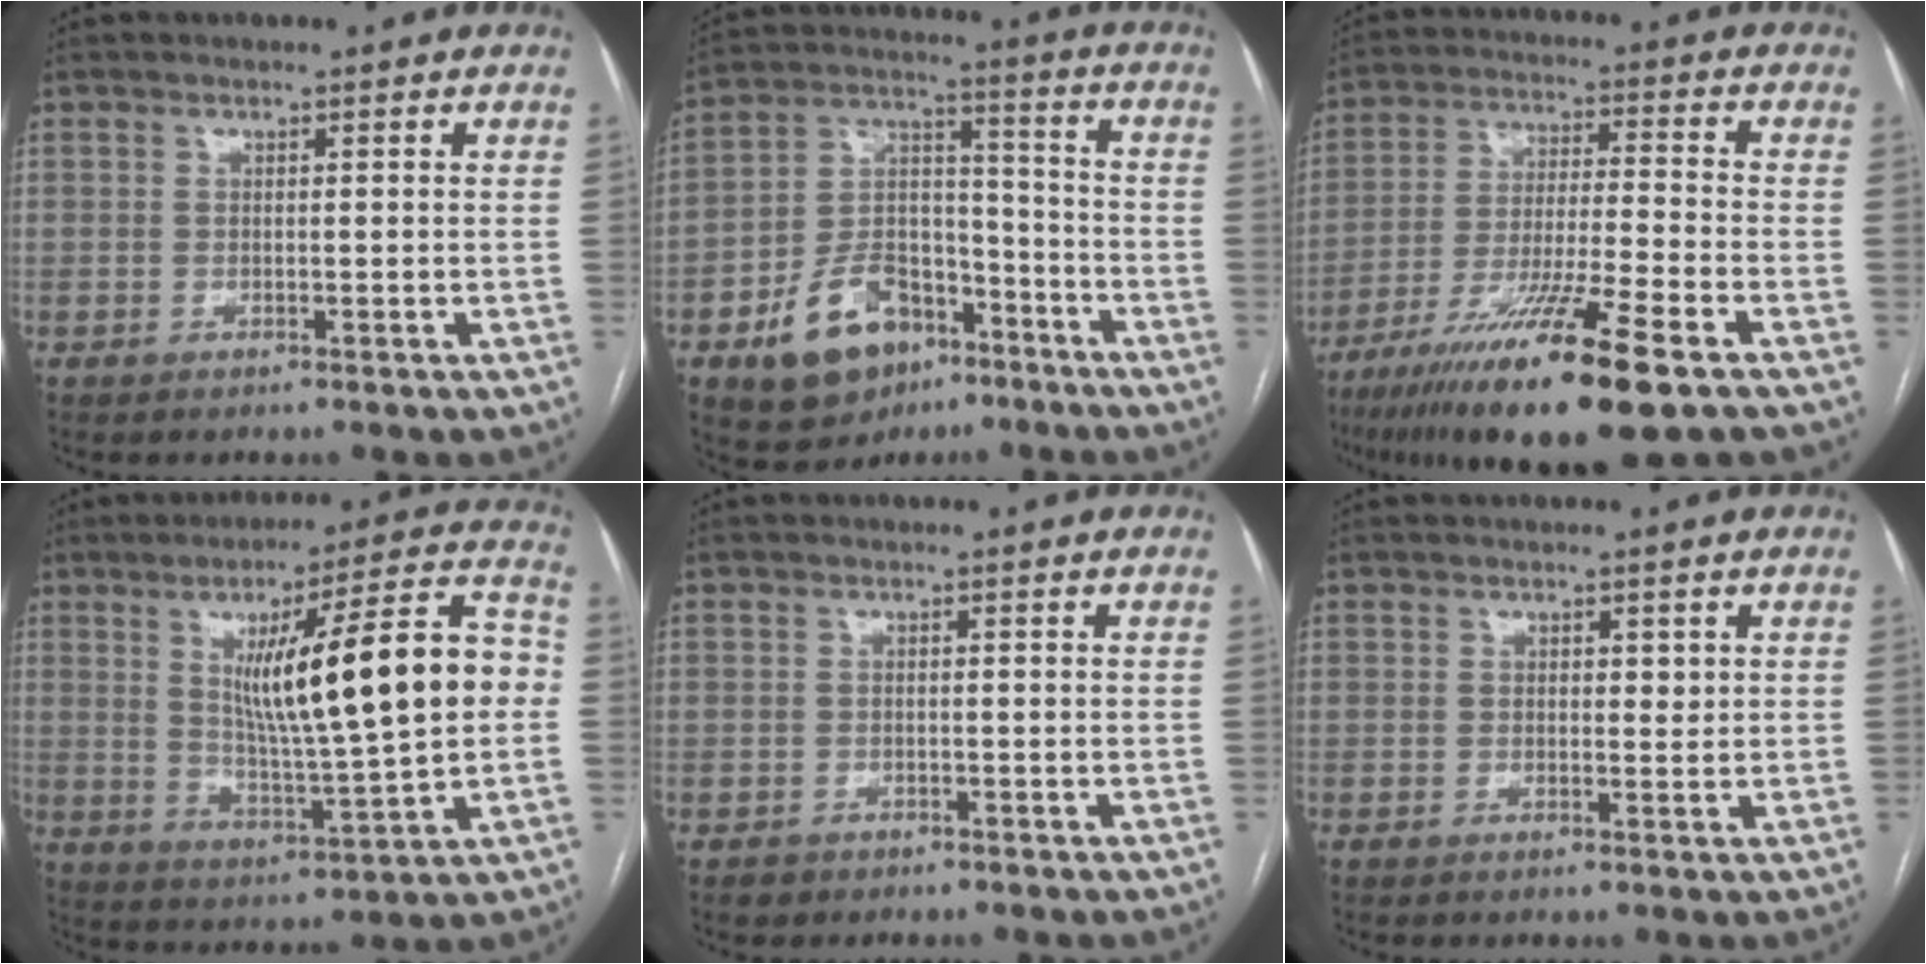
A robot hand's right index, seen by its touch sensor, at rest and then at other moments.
{"total": 14.4, "force": [-8.0, 8.5, 8.4], "torque": [-0.158, 0.022, -0.131]}
{"total": 17.8, "force": [-10.9, 0.7, 14.1], "torque": [-0.244, -0.045, -0.189]}
{"total": 19.7, "force": [2.3, 2.0, 19.4], "torque": [-0.298, 0.020, 0.038]}
{"total": 1.5, "force": [-0.9, 1.2, -0.1], "torque": [-0.003, 0.005, -0.013]}
{"total": 1.7, "force": [0.6, 0.9, 1.3], "torque": [-0.016, -0.001, 0.008]}